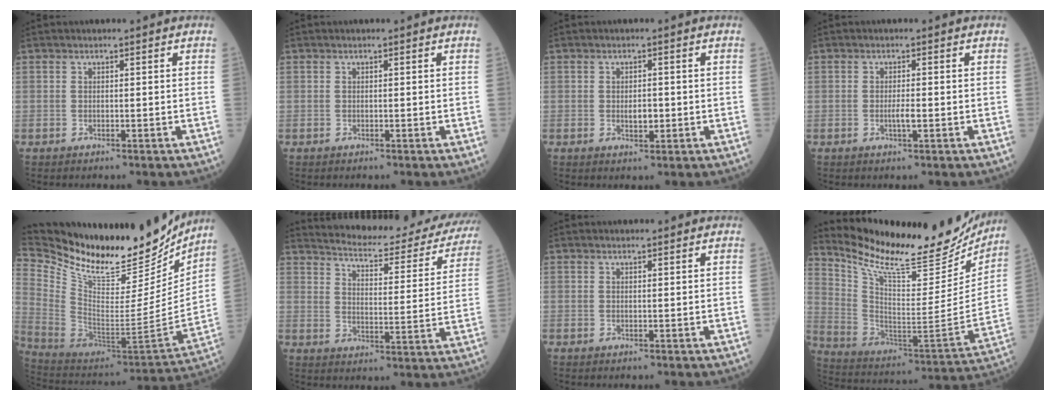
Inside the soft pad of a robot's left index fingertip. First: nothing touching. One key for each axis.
{"total": 0.0}
{"total": 2.1, "fx": -0.3, "fy": 1.0, "fz": 1.9, "tx": -0.033, "ty": 0.000, "tz": 0.000}
{"total": 1.7, "fx": -0.5, "fy": 0.1, "fz": 1.6, "tx": -0.033, "ty": -0.001, "tz": -0.007}
{"total": 29.6, "fx": 25.4, "fy": 7.5, "fz": 13.2, "tx": -0.255, "ty": -0.055, "tz": 0.395}
{"total": 24.9, "fx": 23.1, "fy": 4.2, "fz": 8.1, "tx": -0.116, "ty": -0.060, "tz": 0.282}
{"total": 2.2, "fx": 2.1, "fy": 0.2, "fz": 0.5, "tx": -0.010, "ty": 0.011, "tz": 0.026}
{"total": 26.7, "fx": 23.5, "fy": 6.0, "fz": 11.2, "tx": -0.197, "ty": -0.062, "tz": 0.343}